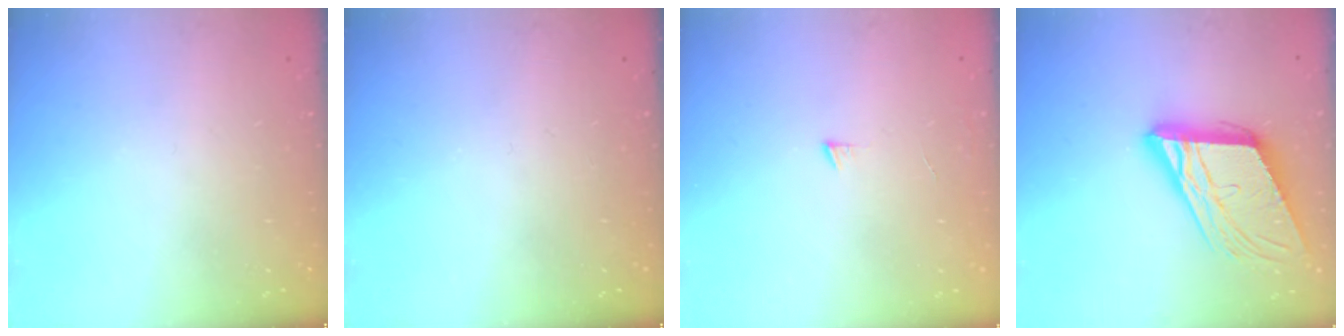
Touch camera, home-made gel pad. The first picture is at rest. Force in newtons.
{"total": 0.0}
{"total": 4.1, "press": 4.1, "slide": 0.4}
{"total": 18.1, "press": 17.7, "slide": 3.6}